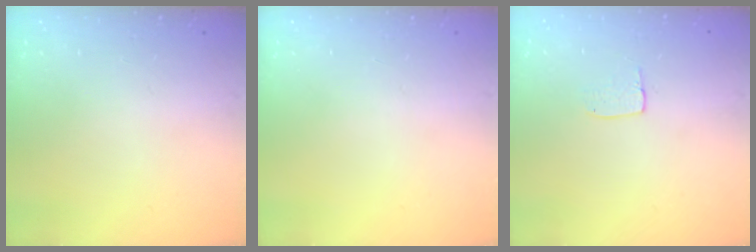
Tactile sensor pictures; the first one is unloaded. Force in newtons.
{"total": 0.0}
{"total": 3.8, "press": 3.8, "slide": 0.2}